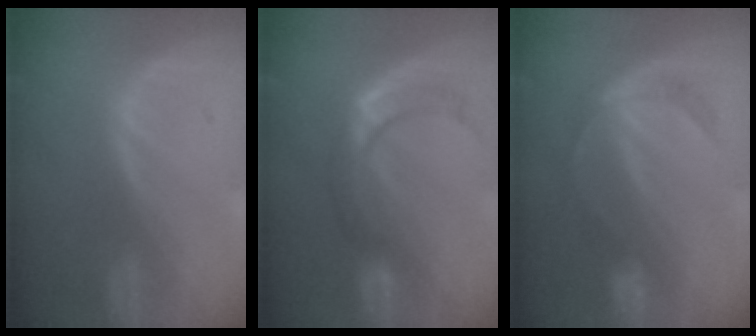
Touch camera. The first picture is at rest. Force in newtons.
{"total": 8.0, "press": 7.2, "slide": 3.6}
{"total": 5.3, "press": 5.0, "slide": 1.6}